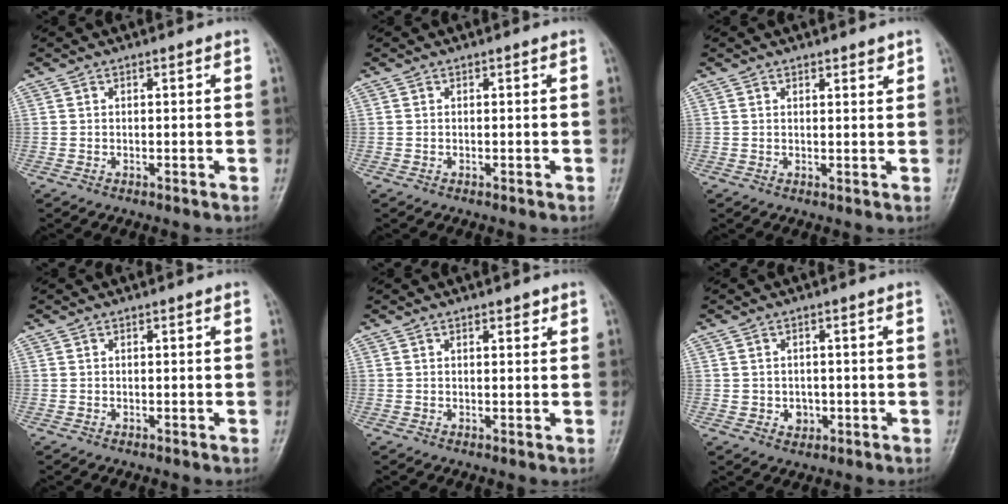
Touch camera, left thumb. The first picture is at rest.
{"total": 0.0}
{"total": 2.0, "force": [1.5, 0.7, 1.1], "torque": [-0.006, -0.008, 0.020]}
{"total": 0.0}
{"total": 1.9, "force": [1.2, 0.8, 1.2], "torque": [-0.009, -0.004, 0.015]}
{"total": 3.0, "force": [-0.5, 2.6, 1.4], "torque": [-0.007, 0.003, -0.001]}